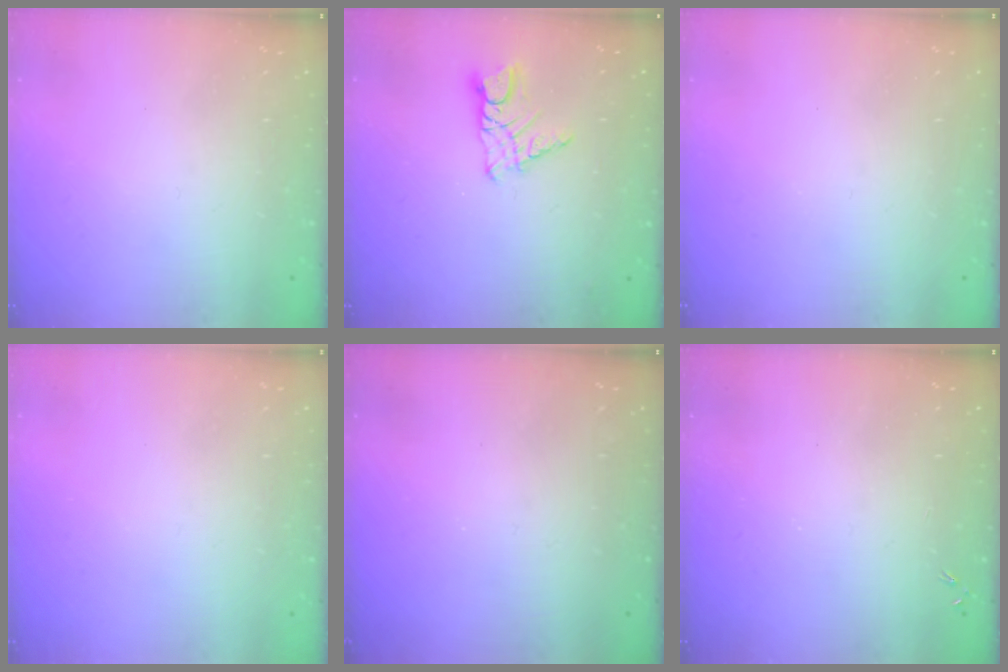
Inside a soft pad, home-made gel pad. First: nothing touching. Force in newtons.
{"total": 7.7, "press": 7.7, "slide": 0.6}
{"total": 0.0}
{"total": 0.0}
{"total": 0.0}
{"total": 1.1, "press": 0.9, "slide": 0.5}